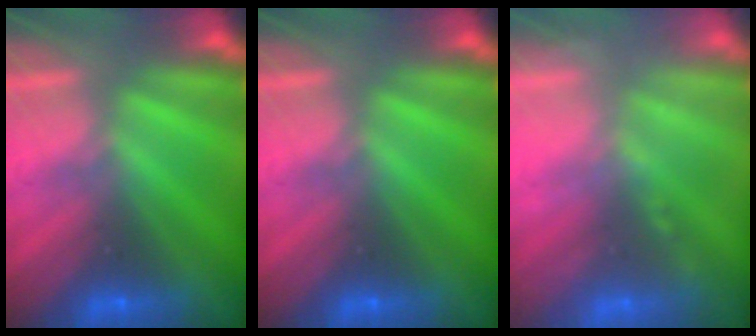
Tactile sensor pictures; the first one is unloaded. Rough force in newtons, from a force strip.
{"total": 0.0}
{"total": 2.3}